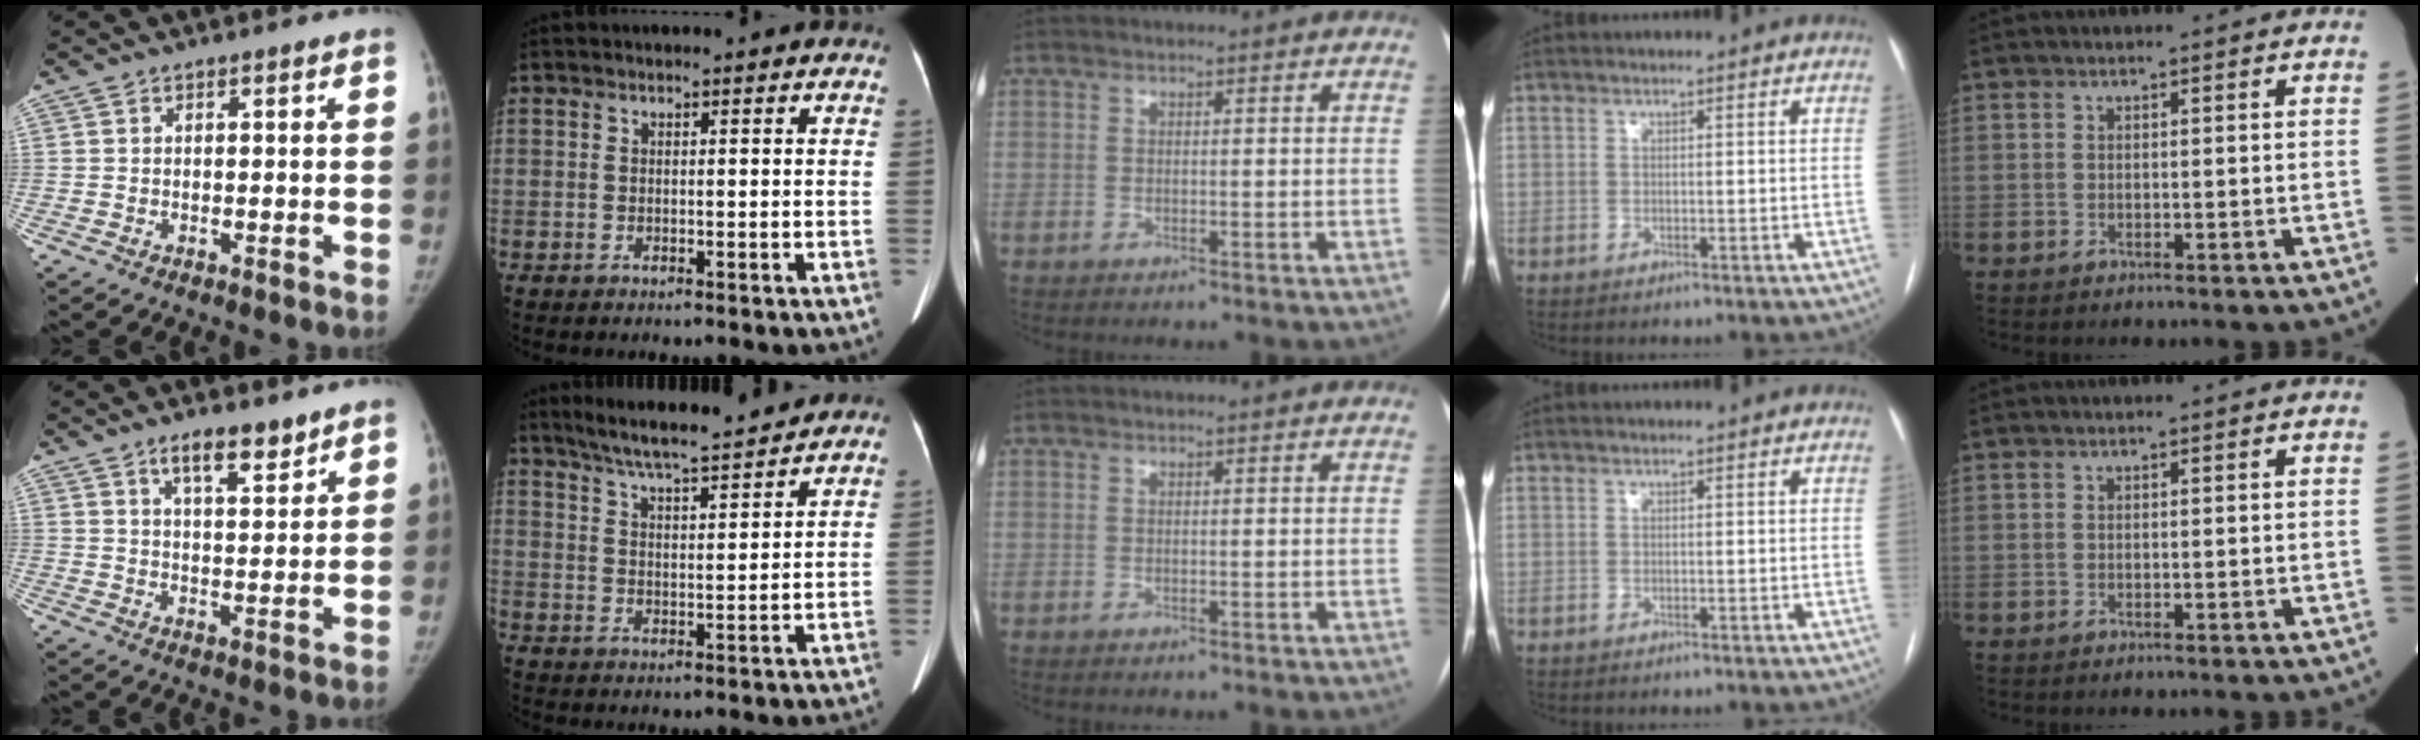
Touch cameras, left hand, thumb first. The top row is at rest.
{"thumb": {"total": 7.0, "force": [5.0, 2.2, 4.4], "torque": [-0.052, -0.035, 0.081]}, "index": {"total": 11.0, "force": [9.9, 0.1, 4.7], "torque": [-0.081, 0.010, 0.158]}}